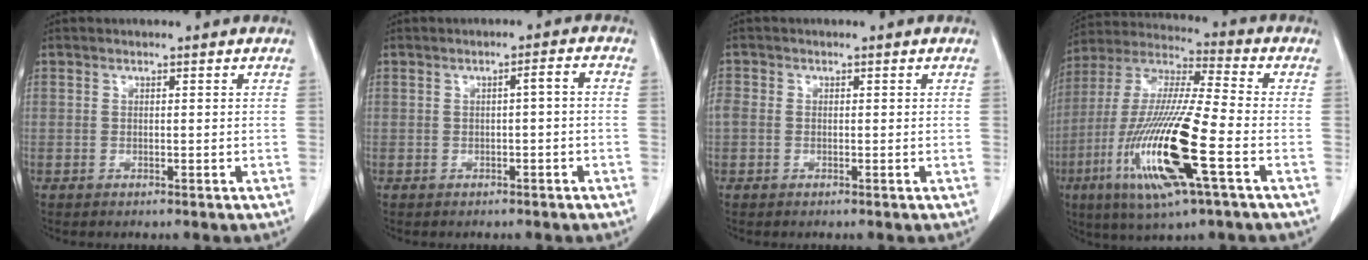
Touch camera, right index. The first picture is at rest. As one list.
[{"total": 1.7, "force": [-0.3, 0.1, 1.7], "torque": [-0.024, 0.005, -0.004]}, {"total": 1.8, "force": [-0.1, 1.6, 1.0], "torque": [-0.032, 0.012, 0.000]}, {"total": 19.7, "force": [-6.4, 1.6, 18.6], "torque": [-0.400, -0.028, -0.121]}]